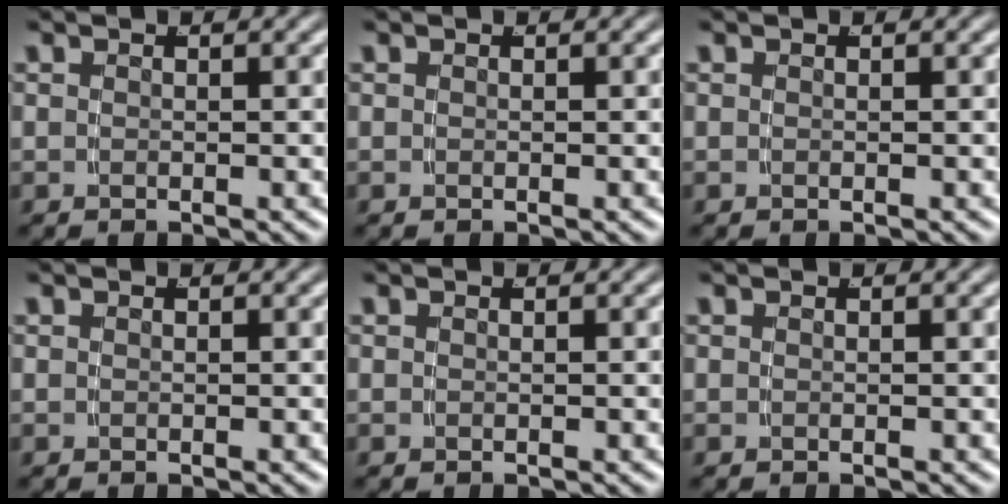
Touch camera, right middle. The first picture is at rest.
{"total": 0.0}
{"total": 0.0}
{"total": 0.0}
{"total": 0.0}
{"total": 0.0}